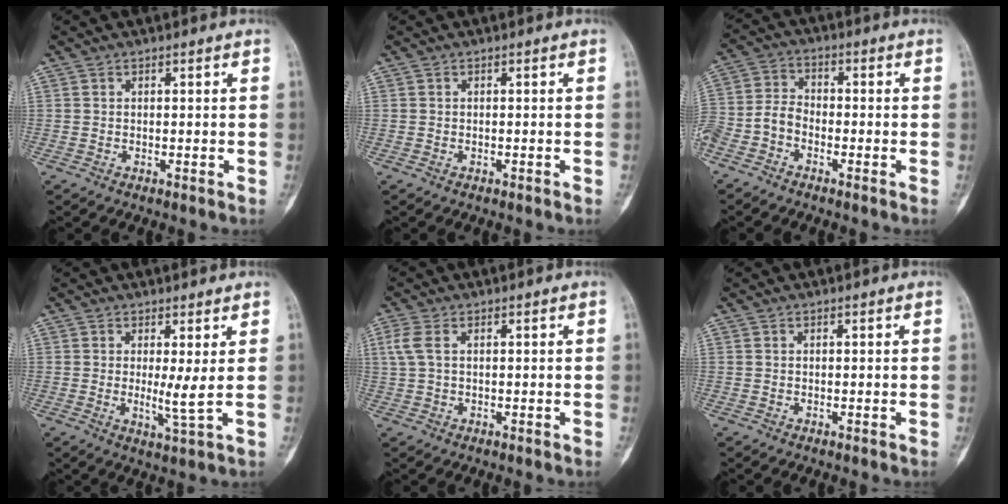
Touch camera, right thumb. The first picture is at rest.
{"total": 0.0}
{"total": 7.5, "force": [-3.9, 5.0, 4.1], "torque": [-0.085, 0.025, -0.084]}
{"total": 3.7, "force": [0.7, 0.0, 3.6], "torque": [-0.068, -0.017, 0.016]}
{"total": 3.5, "force": [0.9, 1.9, 2.8], "torque": [-0.087, 0.012, 0.019]}
{"total": 0.0}